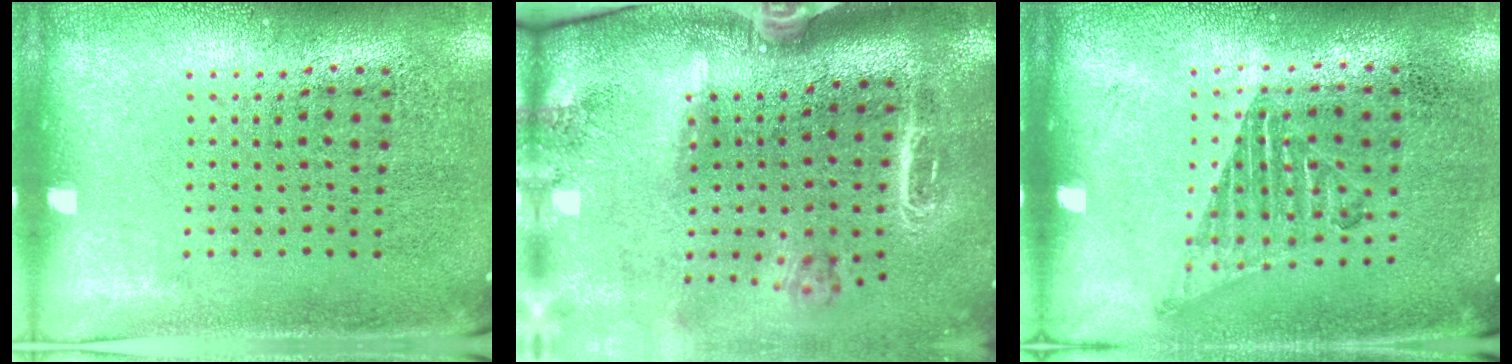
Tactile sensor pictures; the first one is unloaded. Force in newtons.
{"total": 2.9, "press": 2.0, "slide": 2.0}
{"total": 1.0, "press": 0.9, "slide": 0.4}